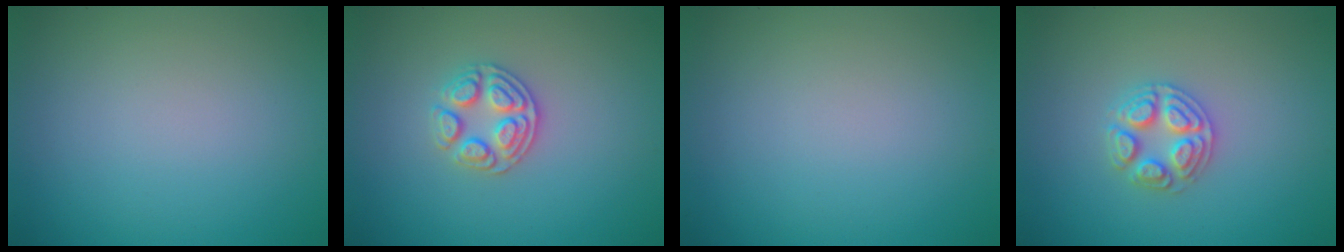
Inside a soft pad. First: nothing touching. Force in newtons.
{"total": 2.9, "press": 2.7, "slide": 1.0}
{"total": 0.0}
{"total": 3.4, "press": 3.4, "slide": 0.5}